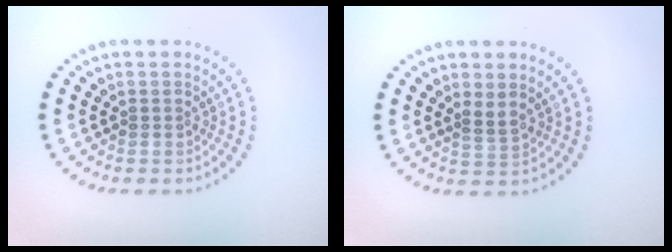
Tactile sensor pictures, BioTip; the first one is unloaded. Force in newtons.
{"total": 1.1, "press": 0.8, "slide": 0.8}